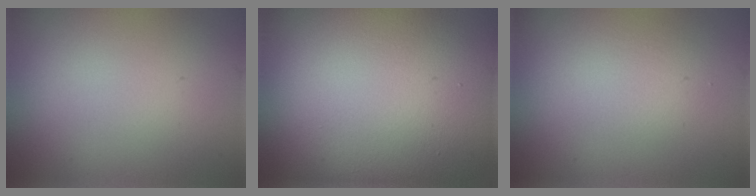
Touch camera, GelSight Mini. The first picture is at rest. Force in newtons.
{"total": 20.1, "press": 20.1, "slide": 1.0}
{"total": 1.9, "press": 1.9, "slide": 0.2}